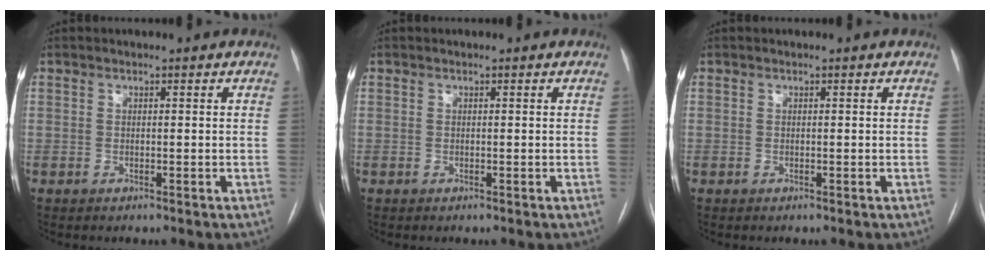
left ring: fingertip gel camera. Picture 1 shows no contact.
{"total": 0.0}
{"total": 0.0}